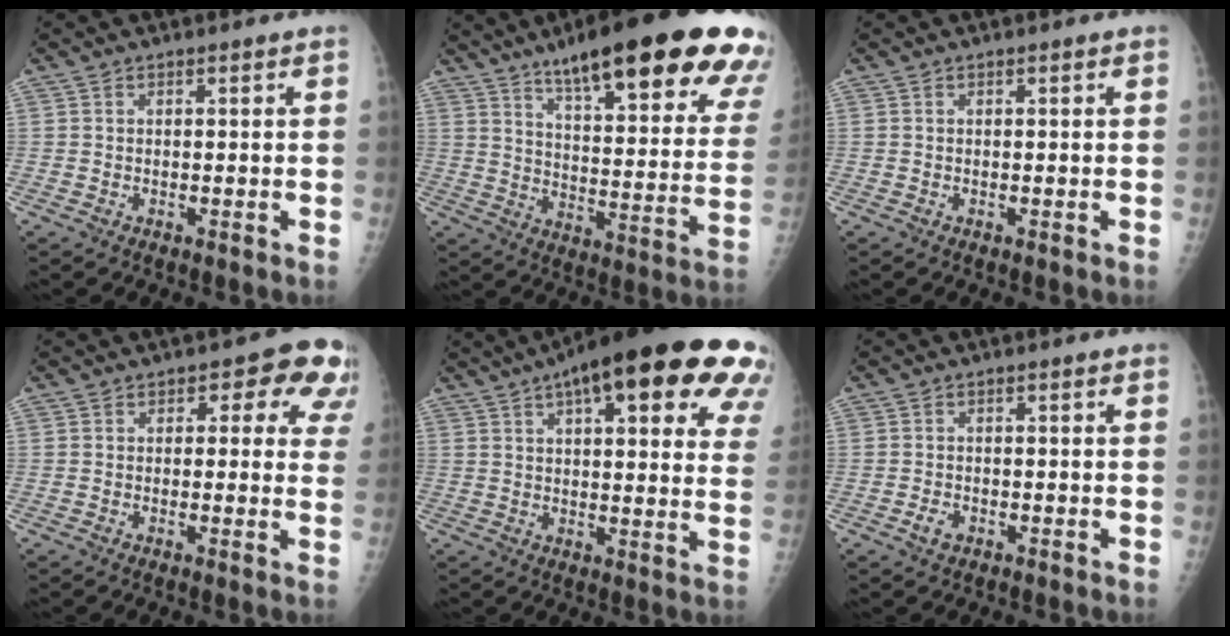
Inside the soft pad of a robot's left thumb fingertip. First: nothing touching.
{"total": 29.2, "force": [18.9, 6.4, 21.3], "torque": [-0.247, -0.056, 0.260]}
{"total": 0.0}
{"total": 8.6, "force": [3.7, 5.0, 5.9], "torque": [-0.009, -0.004, 0.028]}
{"total": 29.7, "force": [15.9, 9.1, 23.4], "torque": [-0.249, 0.010, 0.206]}
{"total": 1.8, "force": [-1.0, 1.2, 0.9], "torque": [-0.016, 0.004, -0.017]}